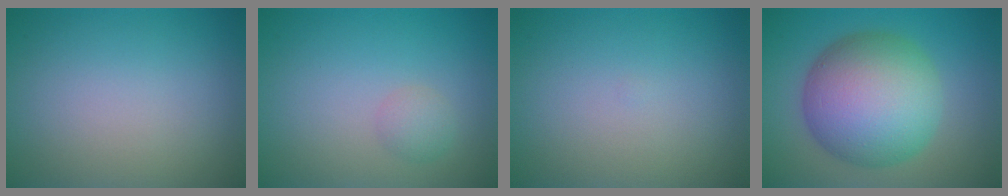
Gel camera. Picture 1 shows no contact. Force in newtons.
{"total": 1.3, "press": 1.3, "slide": 0.1}
{"total": 0.0}
{"total": 11.8, "press": 11.8, "slide": 0.2}